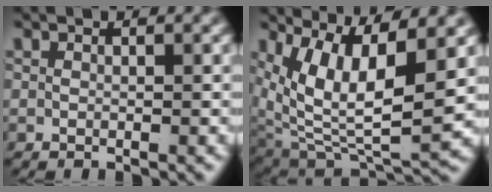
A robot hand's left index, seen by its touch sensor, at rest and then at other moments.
{"total": 11.0, "force": [0.9, 6.7, 8.7], "torque": [-0.168, -0.048, 0.040]}